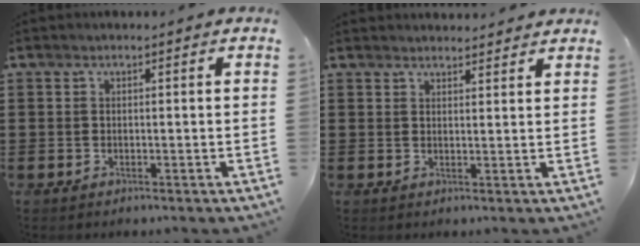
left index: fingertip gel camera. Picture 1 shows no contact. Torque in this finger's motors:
{"motor_torque": [1.11, -1.03, 0.21, 0.02]}